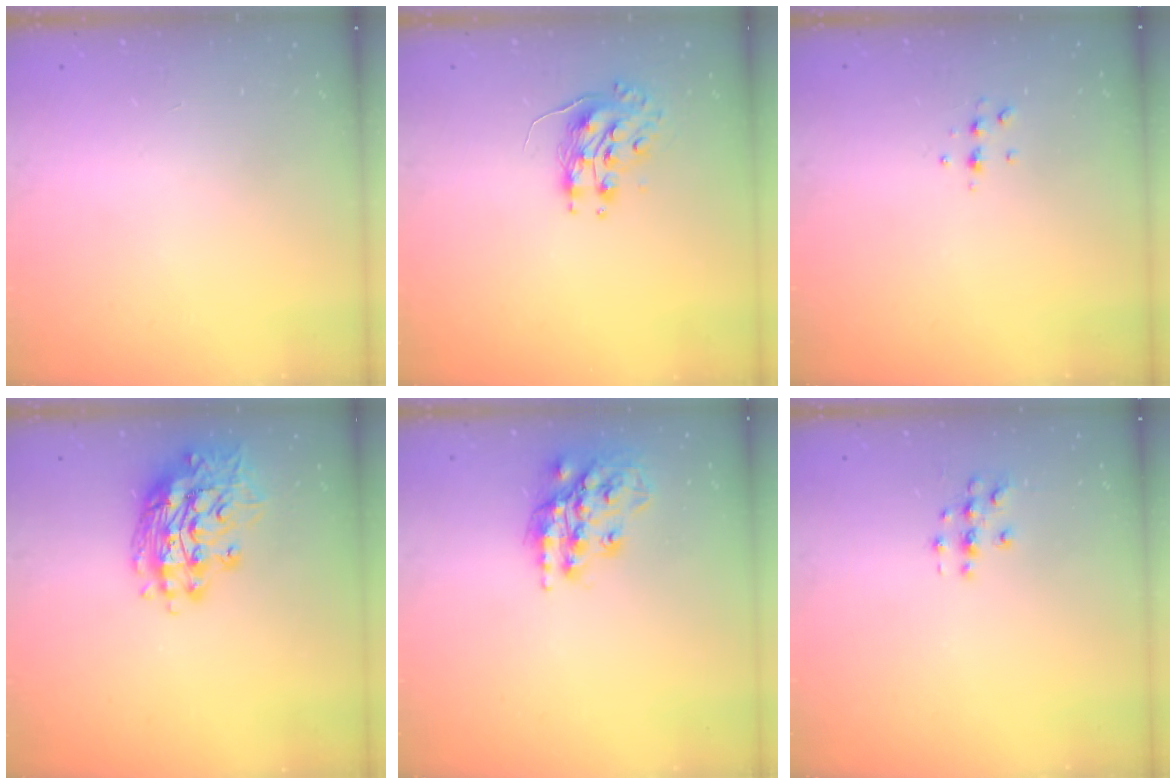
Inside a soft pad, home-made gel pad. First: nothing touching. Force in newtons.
{"total": 8.6, "press": 8.6, "slide": 0.3}
{"total": 4.7, "press": 4.6, "slide": 1.0}
{"total": 15.0, "press": 14.9, "slide": 1.4}
{"total": 17.5, "press": 17.4, "slide": 1.4}
{"total": 3.9, "press": 3.8, "slide": 0.5}